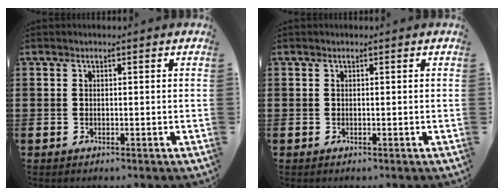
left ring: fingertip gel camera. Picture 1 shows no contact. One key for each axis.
{"total": 0.0}